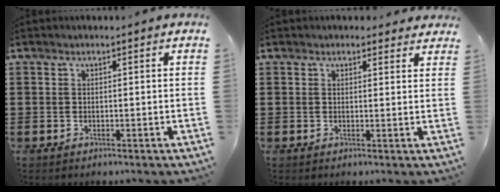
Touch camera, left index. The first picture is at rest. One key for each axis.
{"total": 1.8, "fx": 1.7, "fy": 0.7, "fz": 0.2, "tx": 0.000, "ty": 0.000, "tz": 0.031}